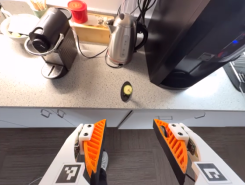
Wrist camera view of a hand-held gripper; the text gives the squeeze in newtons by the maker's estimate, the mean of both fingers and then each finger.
{"total": 0.0}